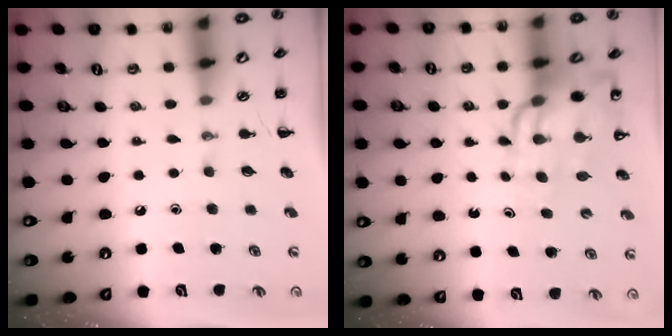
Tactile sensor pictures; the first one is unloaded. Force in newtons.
{"total": 14.0, "press": 13.4, "slide": 4.1}